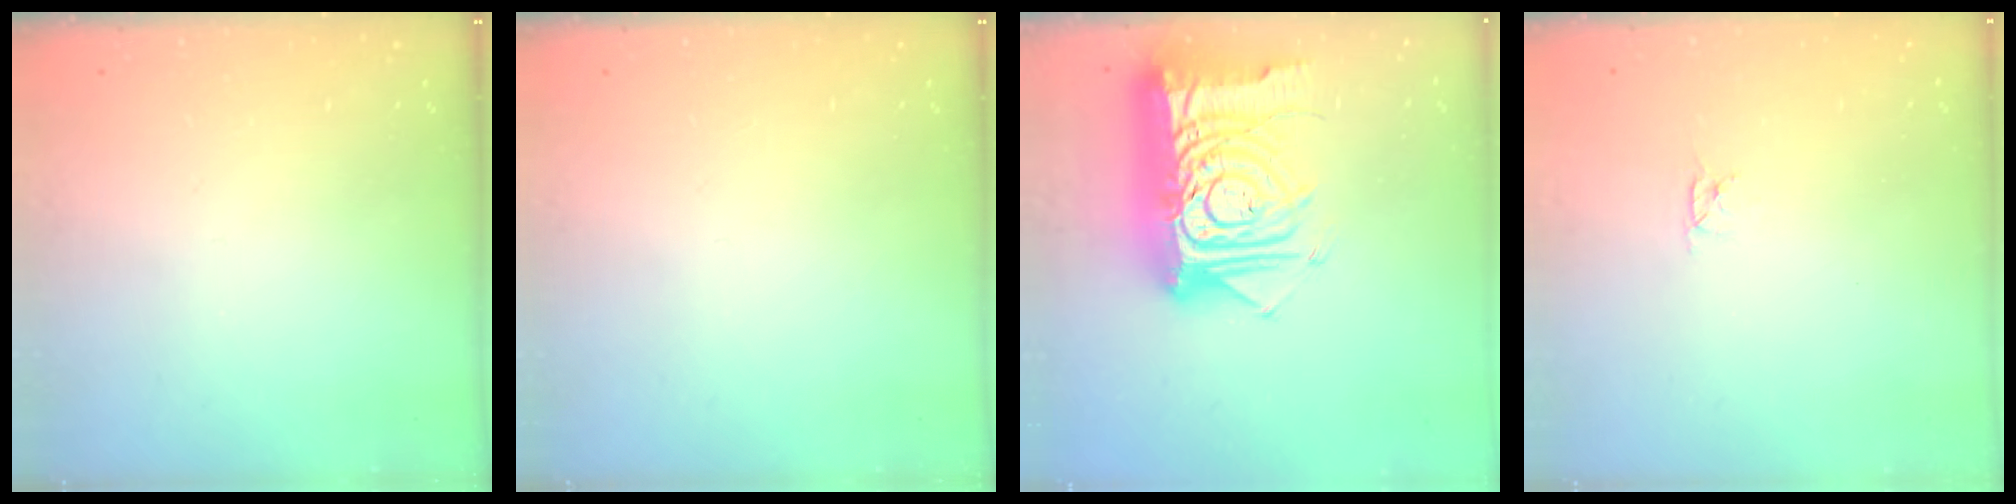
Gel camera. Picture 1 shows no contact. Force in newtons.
{"total": 0.0}
{"total": 24.5, "press": 24.3, "slide": 2.7}
{"total": 2.8, "press": 2.8, "slide": 0.3}